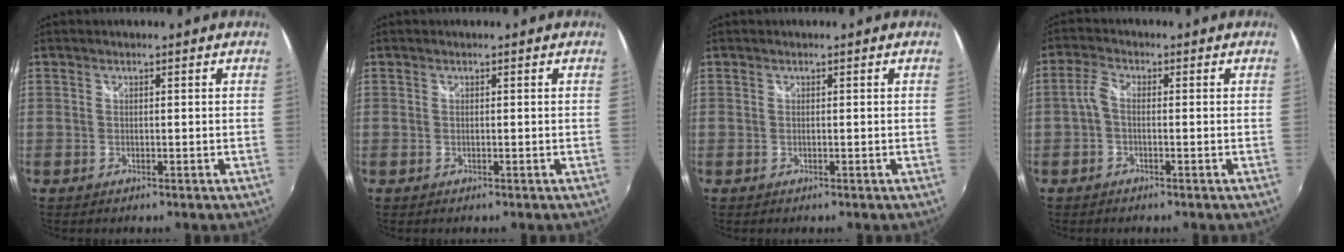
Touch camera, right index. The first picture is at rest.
{"total": 0.0}
{"total": 0.0}
{"total": 2.5, "force": [-0.7, 1.2, 2.1], "torque": [-0.049, 0.007, -0.018]}